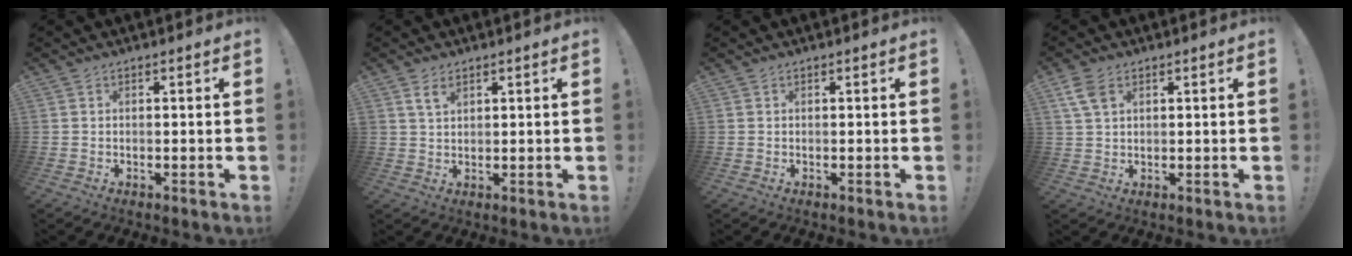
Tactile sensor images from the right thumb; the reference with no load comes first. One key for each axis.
{"total": 3.3, "fx": 2.1, "fy": 1.4, "fz": 2.1, "tx": -0.034, "ty": -0.007, "tz": 0.038}
{"total": 0.0}
{"total": 5.5, "fx": 2.6, "fy": 3.2, "fz": 3.6, "tx": -0.073, "ty": -0.001, "tz": 0.054}